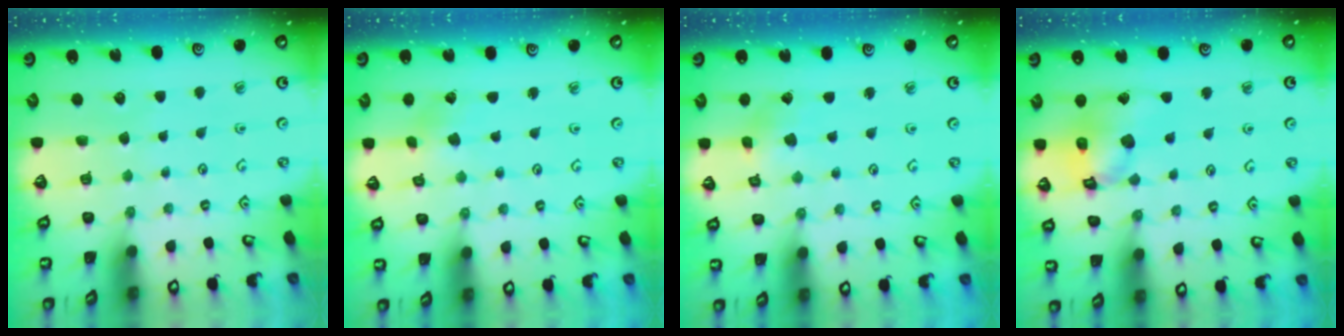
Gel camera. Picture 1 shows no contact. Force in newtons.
{"total": 0.9, "press": 0.9, "slide": 0.2}
{"total": 1.6, "press": 1.6, "slide": 0.1}
{"total": 14.4, "press": 14.2, "slide": 2.2}